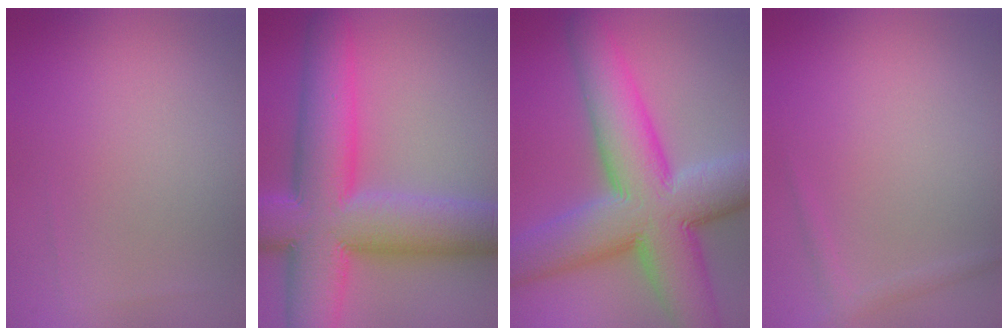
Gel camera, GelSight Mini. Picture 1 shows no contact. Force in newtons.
{"total": 12.9, "press": 12.9, "slide": 0.3}
{"total": 13.0, "press": 13.0, "slide": 0.5}
{"total": 0.8, "press": 0.8, "slide": 0.1}